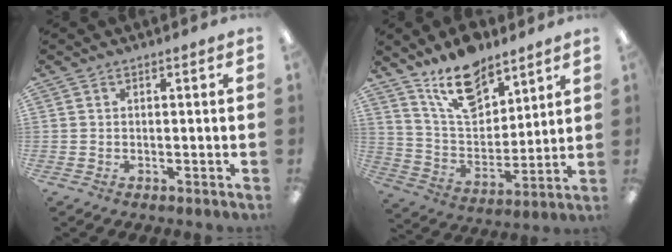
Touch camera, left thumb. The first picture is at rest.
{"total": 14.8, "force": [10.9, 7.1, 7.1], "torque": [-0.125, -0.059, 0.198]}